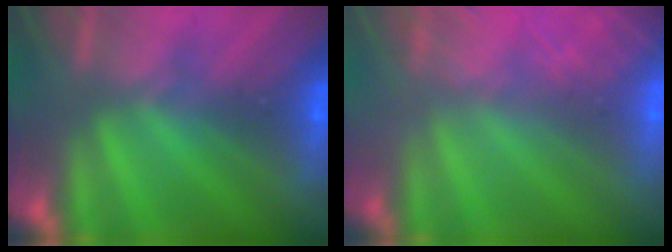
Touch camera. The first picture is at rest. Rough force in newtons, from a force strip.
{"total": 8.3}